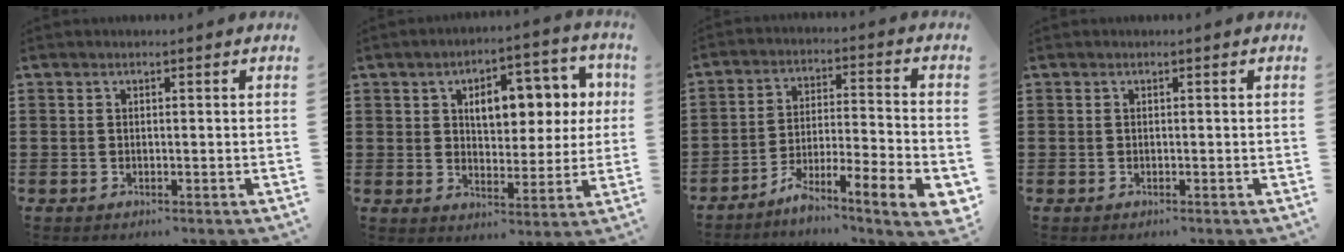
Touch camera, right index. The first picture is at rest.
{"total": 8.5, "force": [2.7, 4.9, 6.5], "torque": [-0.100, -0.001, 0.037]}
{"total": 7.4, "force": [-5.2, 0.2, 5.3], "torque": [-0.095, -0.013, -0.101]}
{"total": 0.0}